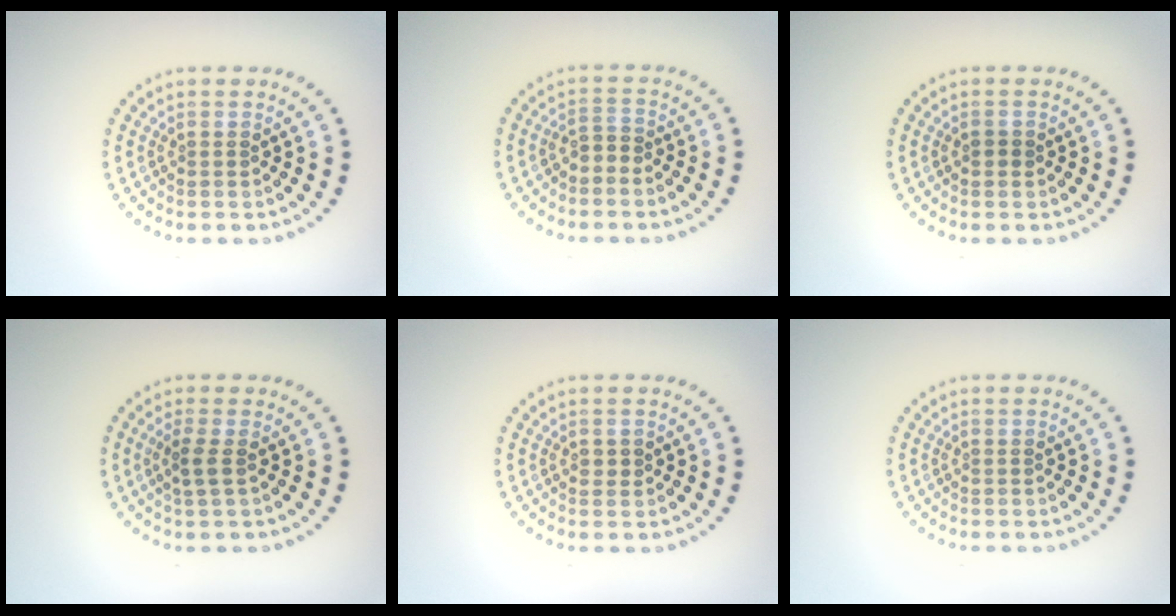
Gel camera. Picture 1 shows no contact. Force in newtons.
{"total": 1.4, "press": 1.0, "slide": 1.0}
{"total": 0.7, "press": 0.7, "slide": 0.1}
{"total": 1.5, "press": 1.3, "slide": 0.8}
{"total": 0.8, "press": 0.8, "slide": 0.1}
{"total": 0.0}